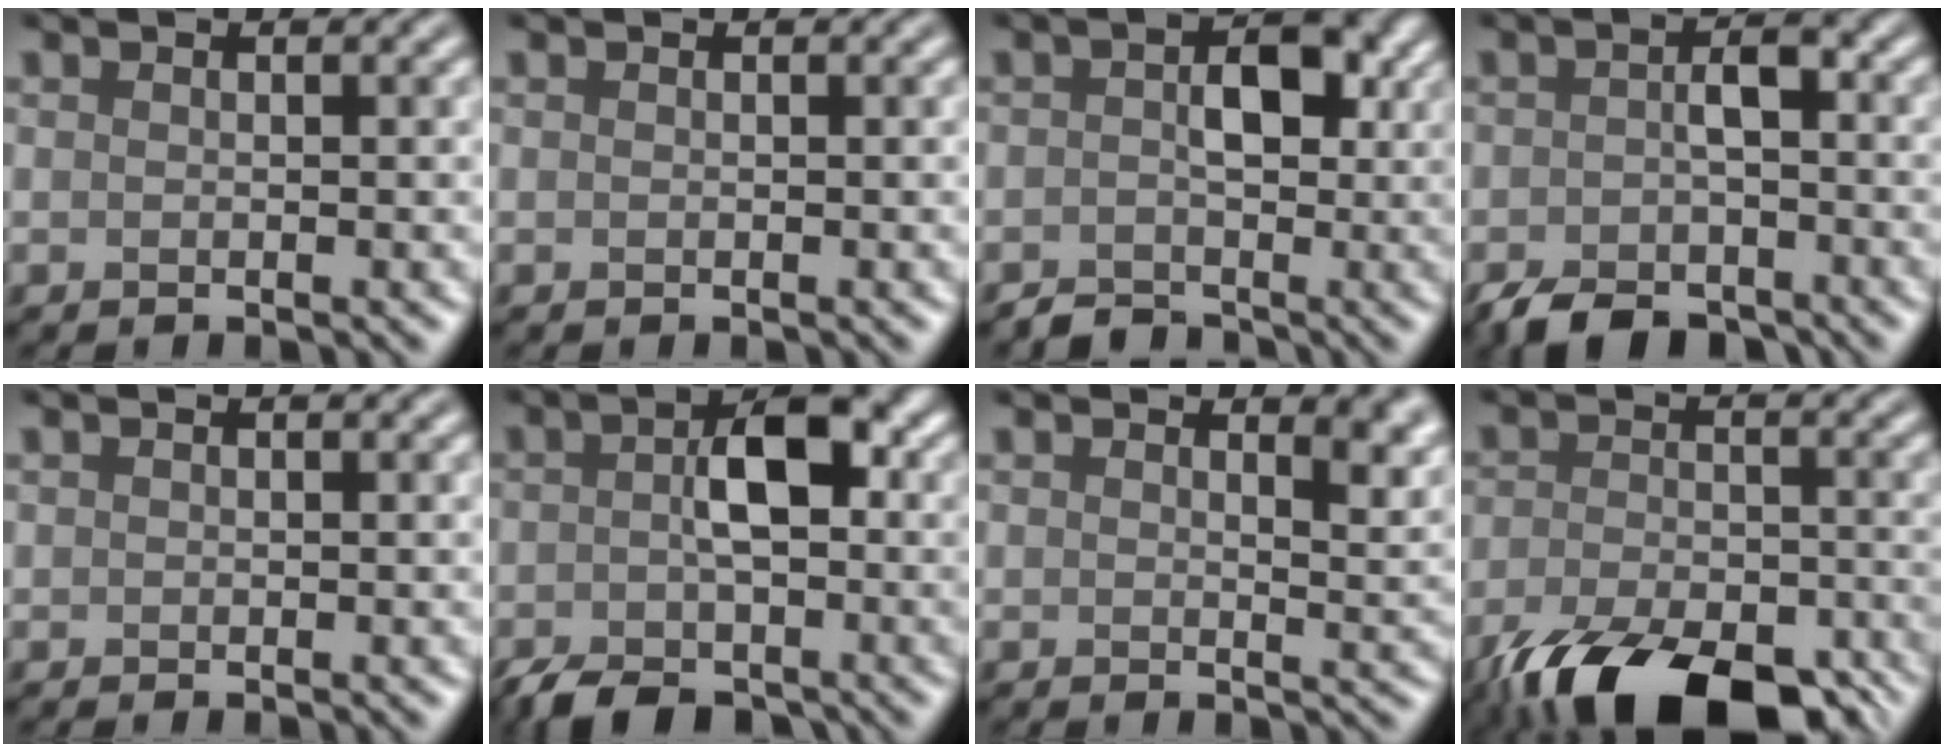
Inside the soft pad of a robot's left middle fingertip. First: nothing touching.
{"total": 0.0}
{"total": 3.4, "force": [-1.4, 2.1, 2.3], "torque": [-0.024, 0.008, -0.022]}
{"total": 5.1, "force": [-3.5, 2.0, 3.1], "torque": [-0.053, -0.001, -0.057]}
{"total": 0.0}
{"total": 6.5, "force": [-2.6, 3.0, 5.1], "torque": [-0.086, 0.009, -0.042]}
{"total": 4.8, "force": [2.9, 2.0, 3.2], "torque": [-0.015, 0.021, 0.039]}
{"total": 12.6, "force": [-9.2, 4.8, 7.1], "torque": [-0.145, -0.044, -0.137]}